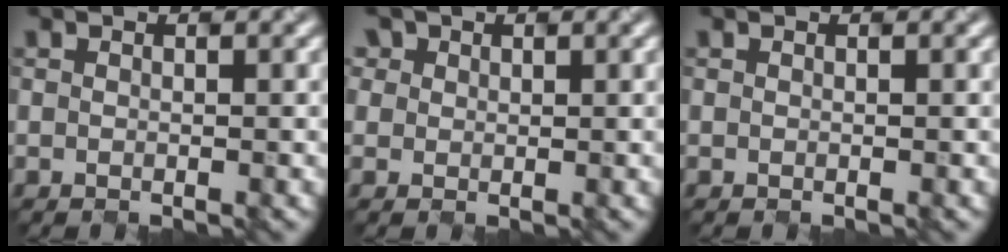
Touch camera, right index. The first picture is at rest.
{"total": 1.2, "force": [0.6, 0.7, -0.7], "torque": [-0.015, -0.008, 0.041]}
{"total": 0.0}